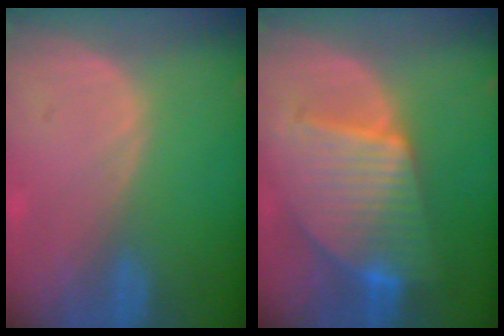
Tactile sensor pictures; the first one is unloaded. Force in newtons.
{"total": 9.8, "press": 9.7, "slide": 0.7}